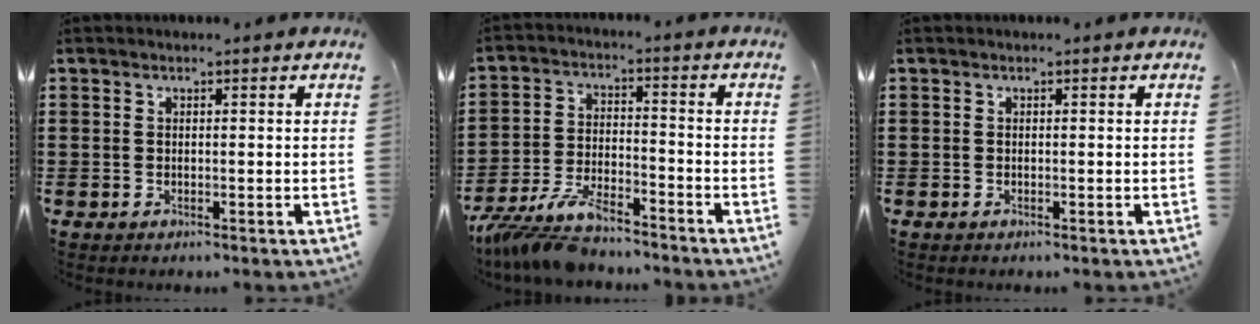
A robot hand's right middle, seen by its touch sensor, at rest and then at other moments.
{"total": 8.8, "force": [-7.9, 1.6, 3.6], "torque": [-0.086, 0.002, -0.155]}
{"total": 0.0}